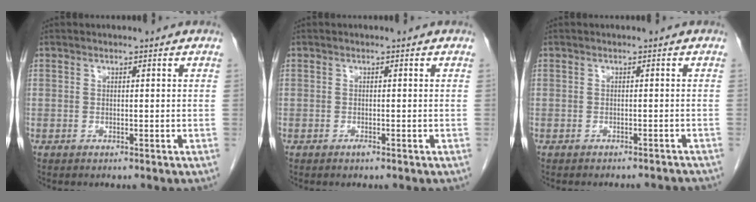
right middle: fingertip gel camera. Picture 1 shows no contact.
{"total": 0.5, "force": [-0.4, 0.0, 0.4], "torque": [-0.007, 0.000, -0.006]}
{"total": 4.8, "force": [-4.7, 0.8, 0.9], "torque": [-0.006, -0.007, -0.047]}